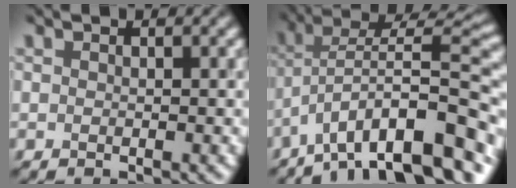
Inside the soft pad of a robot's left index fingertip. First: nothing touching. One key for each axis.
{"total": 12.8, "fx": -6.3, "fy": 4.6, "fz": 10.1, "tx": -0.160, "ty": 0.038, "tz": -0.086}